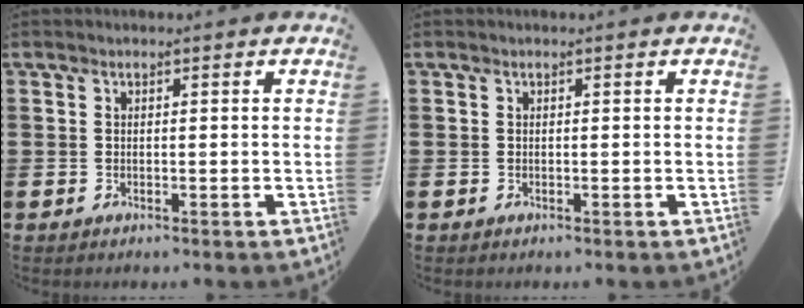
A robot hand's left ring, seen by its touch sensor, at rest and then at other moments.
{"total": 0.0}